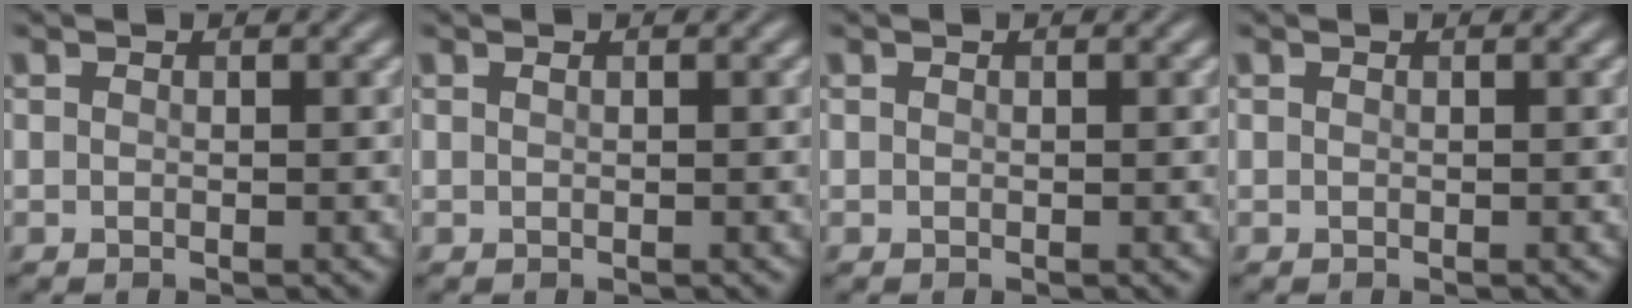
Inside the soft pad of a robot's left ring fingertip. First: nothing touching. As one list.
[{"total": 0.0}, {"total": 0.0}, {"total": 0.0}]